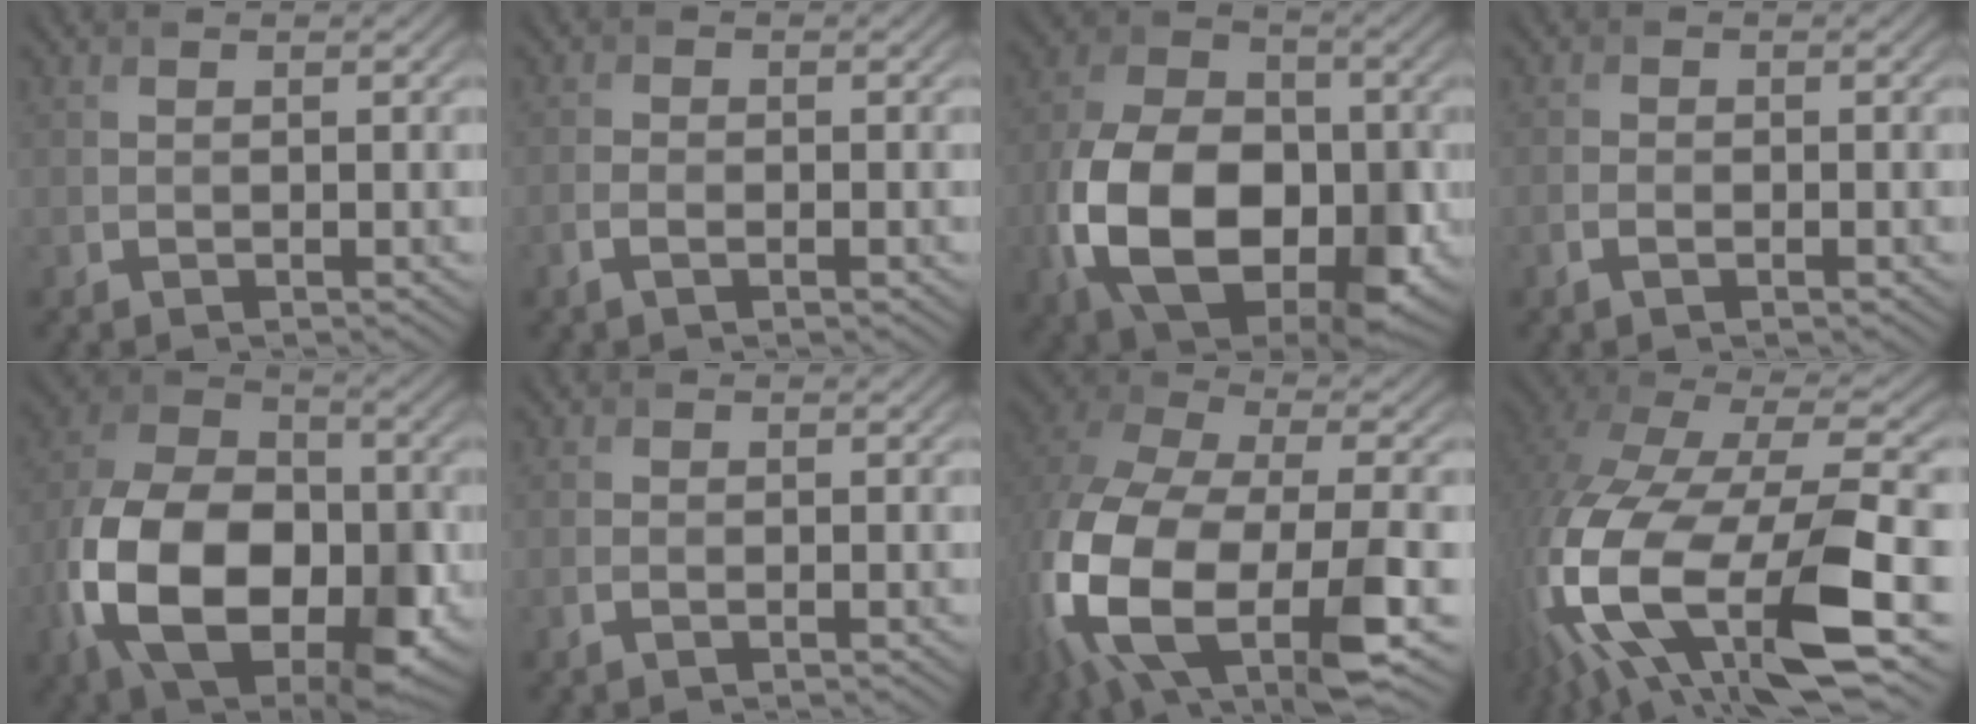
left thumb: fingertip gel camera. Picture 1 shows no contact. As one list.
[{"total": 2.0, "force": [-1.0, 0.9, 1.4], "torque": [-0.029, 0.000, -0.021]}, {"total": 16.7, "force": [-4.4, 10.7, 12.0], "torque": [-0.244, -0.028, -0.083]}, {"total": 1.7, "force": [-0.8, 0.8, 1.2], "torque": [-0.024, -0.001, -0.016]}, {"total": 18.4, "force": [-5.6, 11.6, 13.1], "torque": [-0.276, -0.035, -0.103]}, {"total": 1.0, "force": [-0.5, 0.5, 0.7], "torque": [-0.013, -0.002, -0.006]}, {"total": 19.0, "force": [-6.3, 10.9, 14.2], "torque": [-0.351, -0.057, -0.082]}, {"total": 18.6, "force": [-5.2, 9.3, 15.2], "torque": [-0.364, -0.054, -0.062]}]